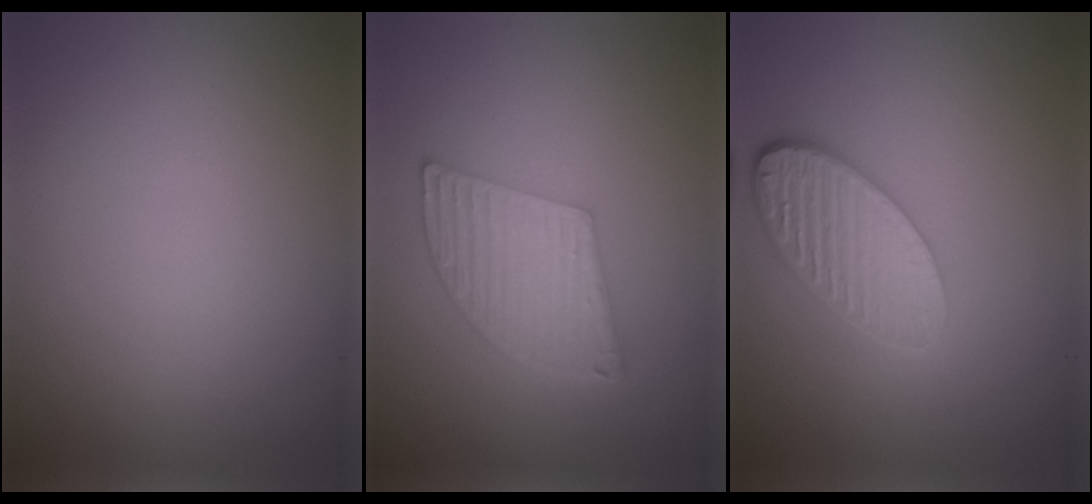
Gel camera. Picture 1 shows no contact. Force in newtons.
{"total": 5.5, "press": 3.8, "slide": 4.0}
{"total": 4.7, "press": 3.9, "slide": 2.6}